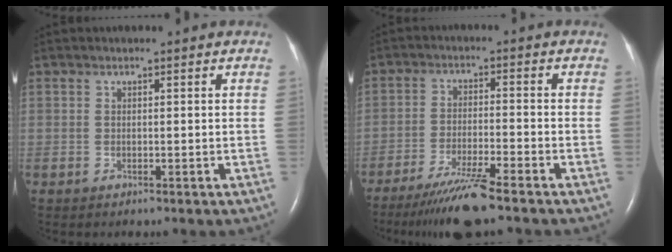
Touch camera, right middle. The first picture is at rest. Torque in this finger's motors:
{"motor_torque": [0.08, -0.26, 0.27, 0.07]}